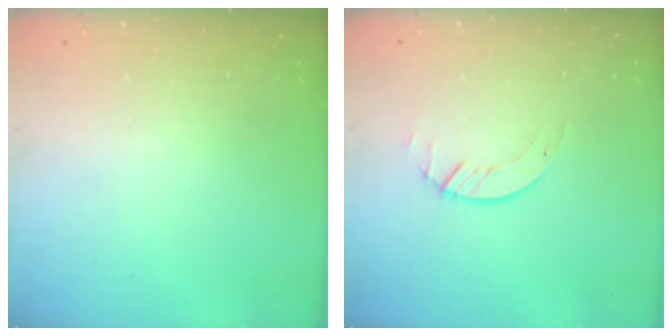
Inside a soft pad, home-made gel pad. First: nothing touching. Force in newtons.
{"total": 1.2, "press": 1.1, "slide": 0.2}